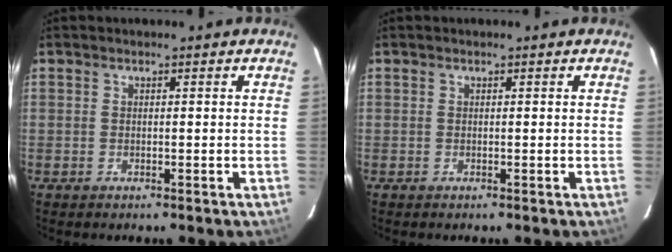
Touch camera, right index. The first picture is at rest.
{"total": 0.0}